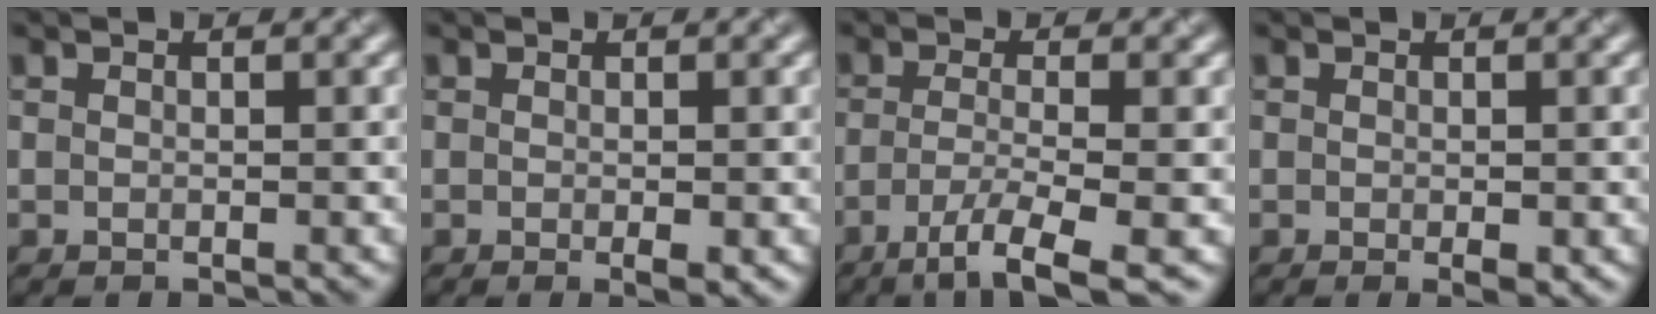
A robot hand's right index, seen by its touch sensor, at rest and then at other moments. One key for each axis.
{"total": 1.2, "fx": -0.3, "fy": 0.2, "fz": 1.1, "tx": -0.017, "ty": -0.007, "tz": -0.003}
{"total": 5.0, "fx": -2.5, "fy": 0.8, "fz": 4.2, "tx": -0.075, "ty": -0.007, "tz": -0.051}
{"total": 1.3, "fx": -0.4, "fy": 0.4, "fz": 1.2, "tx": -0.017, "ty": -0.006, "tz": -0.004}